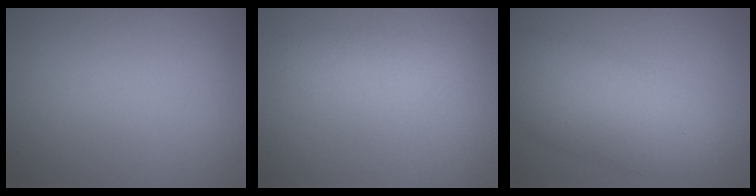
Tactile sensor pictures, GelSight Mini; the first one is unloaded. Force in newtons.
{"total": 1.7, "press": 1.7, "slide": 0.1}
{"total": 6.3, "press": 6.3, "slide": 0.2}